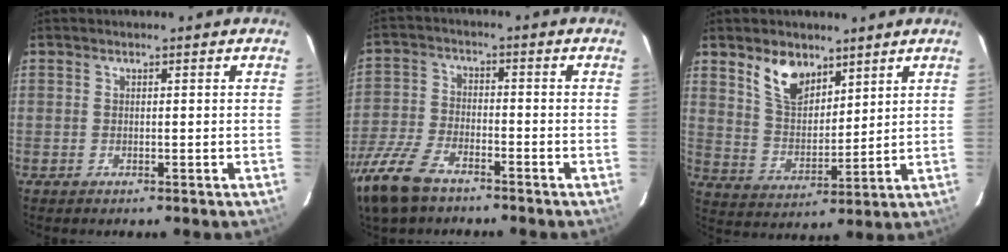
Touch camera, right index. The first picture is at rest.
{"total": 13.1, "force": [-9.2, 5.9, 7.2], "torque": [-0.184, -0.019, -0.187]}
{"total": 9.4, "force": [6.1, 5.2, 5.0], "torque": [-0.089, 0.008, 0.123]}